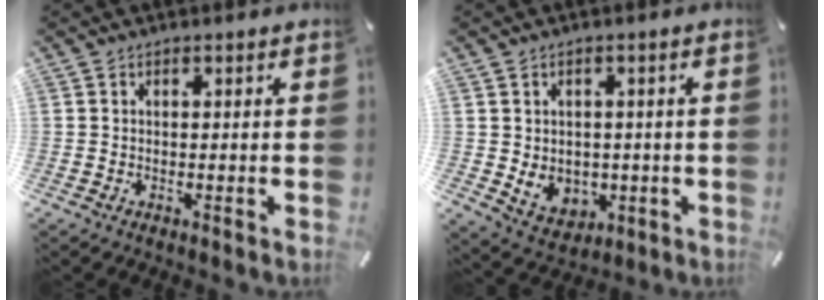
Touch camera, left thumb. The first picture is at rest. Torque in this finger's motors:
{"motor_torque": [-0.13, 0.27, 0.07, 0.01, 0.03]}